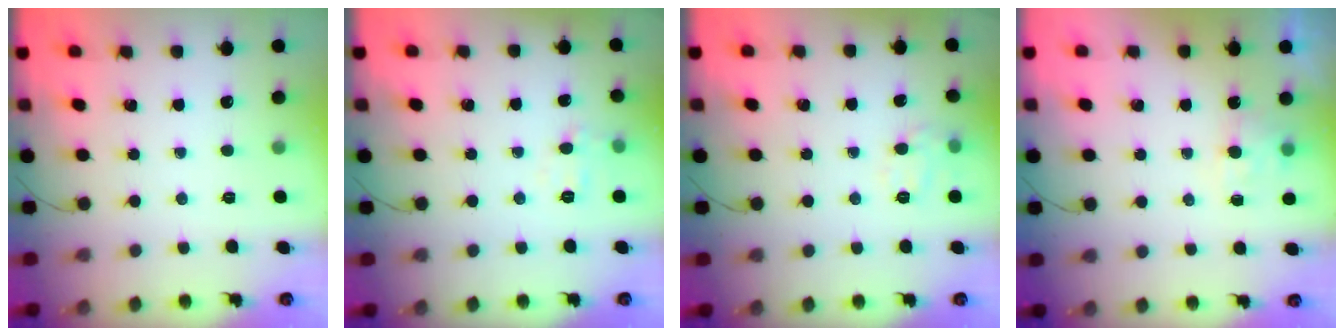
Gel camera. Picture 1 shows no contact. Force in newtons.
{"total": 5.0, "press": 4.9, "slide": 1.1}
{"total": 8.2, "press": 8.2, "slide": 1.0}
{"total": 4.4, "press": 4.1, "slide": 1.5}